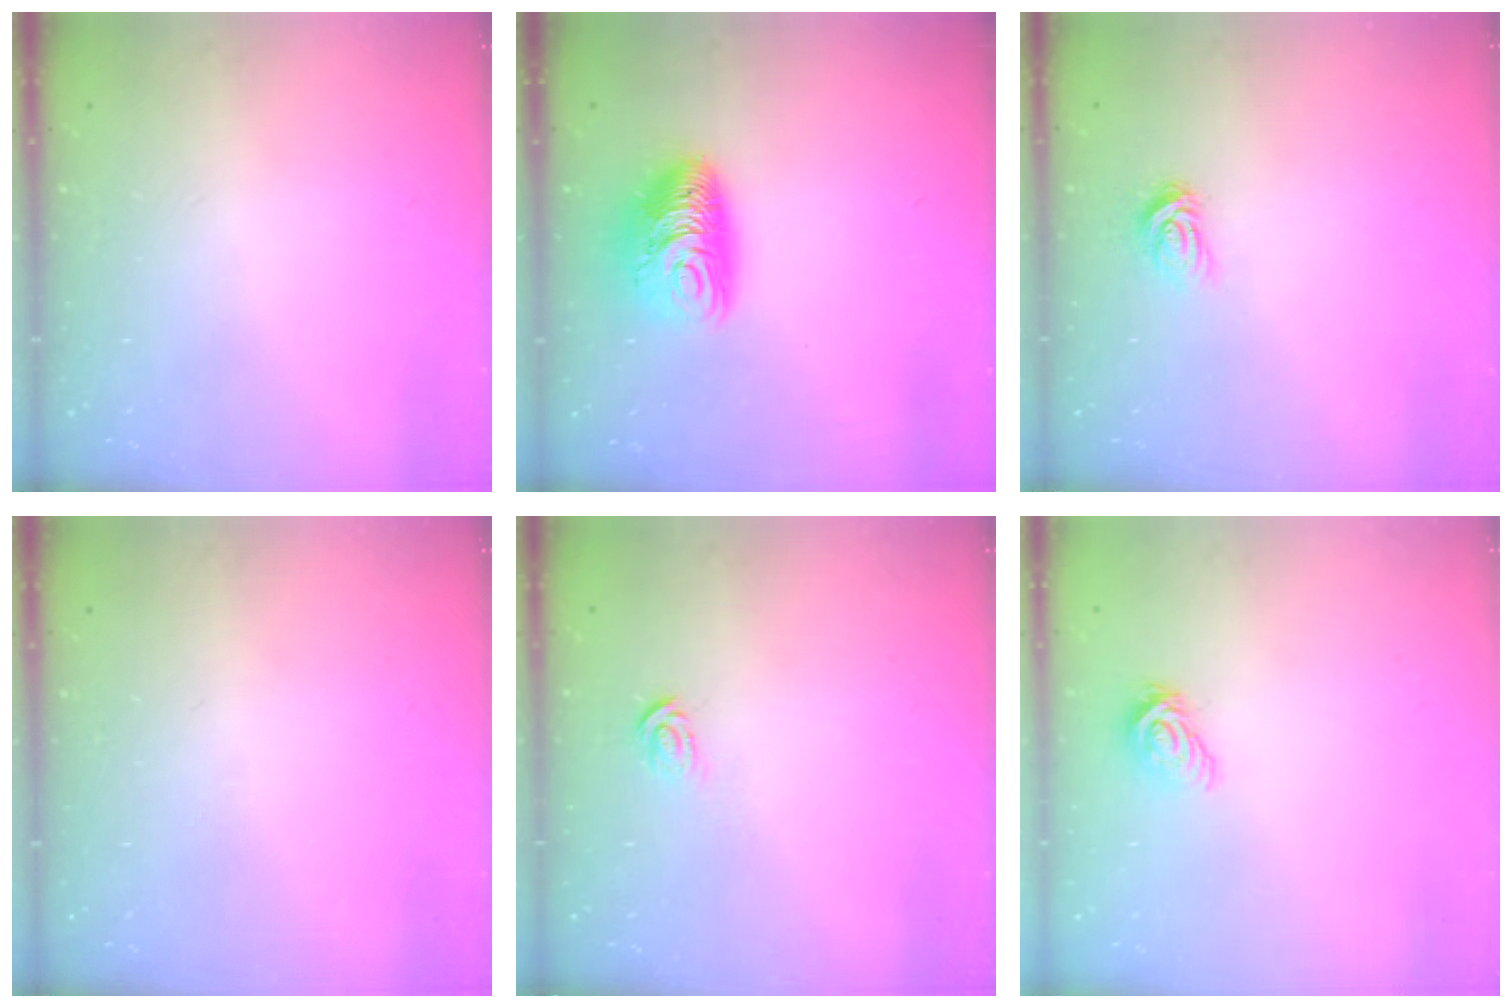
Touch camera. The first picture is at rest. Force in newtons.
{"total": 11.0, "press": 11.0, "slide": 0.7}
{"total": 3.6, "press": 3.6, "slide": 0.4}
{"total": 0.0}
{"total": 3.0, "press": 3.0, "slide": 0.1}
{"total": 7.5, "press": 7.5, "slide": 0.3}